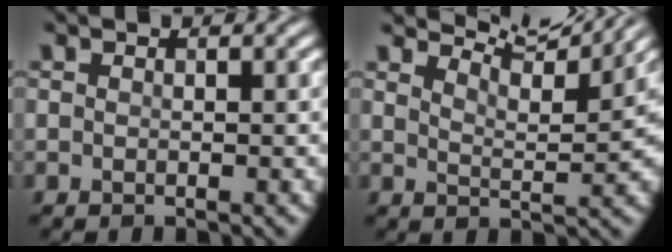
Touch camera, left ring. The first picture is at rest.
{"total": 6.4, "force": [6.2, -0.1, 1.6], "torque": [-0.038, 0.011, 0.077]}